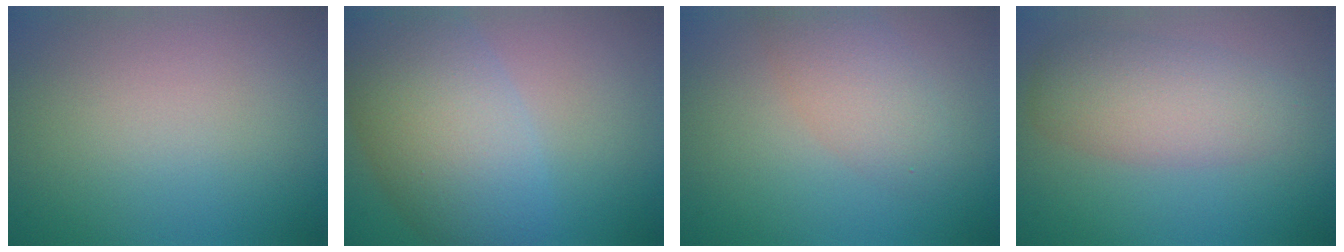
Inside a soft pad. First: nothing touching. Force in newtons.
{"total": 8.4, "press": 8.4, "slide": 0.2}
{"total": 3.2, "press": 3.2, "slide": 0.1}
{"total": 4.7, "press": 4.7, "slide": 0.2}